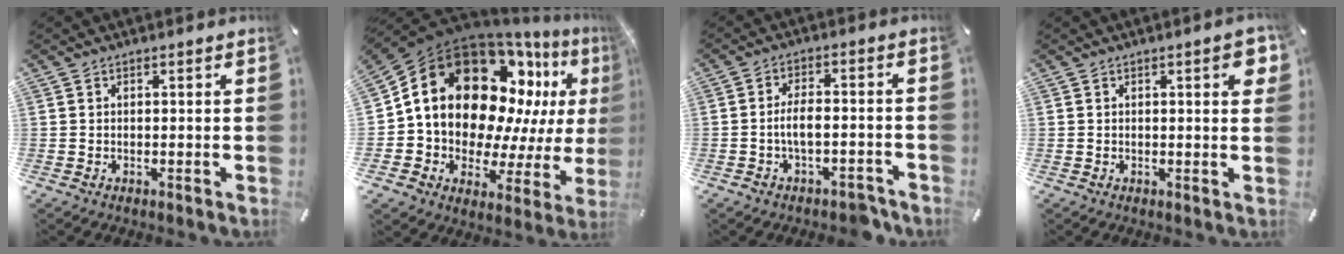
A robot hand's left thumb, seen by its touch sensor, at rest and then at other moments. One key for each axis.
{"total": 22.9, "fx": 8.6, "fy": 16.2, "fz": 13.7, "tx": -0.241, "ty": -0.072, "tz": 0.171}
{"total": 6.7, "fx": -2.8, "fy": 3.1, "fz": 5.2, "tx": -0.091, "ty": 0.019, "tz": -0.047}
{"total": 4.2, "fx": 1.2, "fy": 1.2, "fz": 3.9, "tx": -0.051, "ty": -0.002, "tz": 0.013}